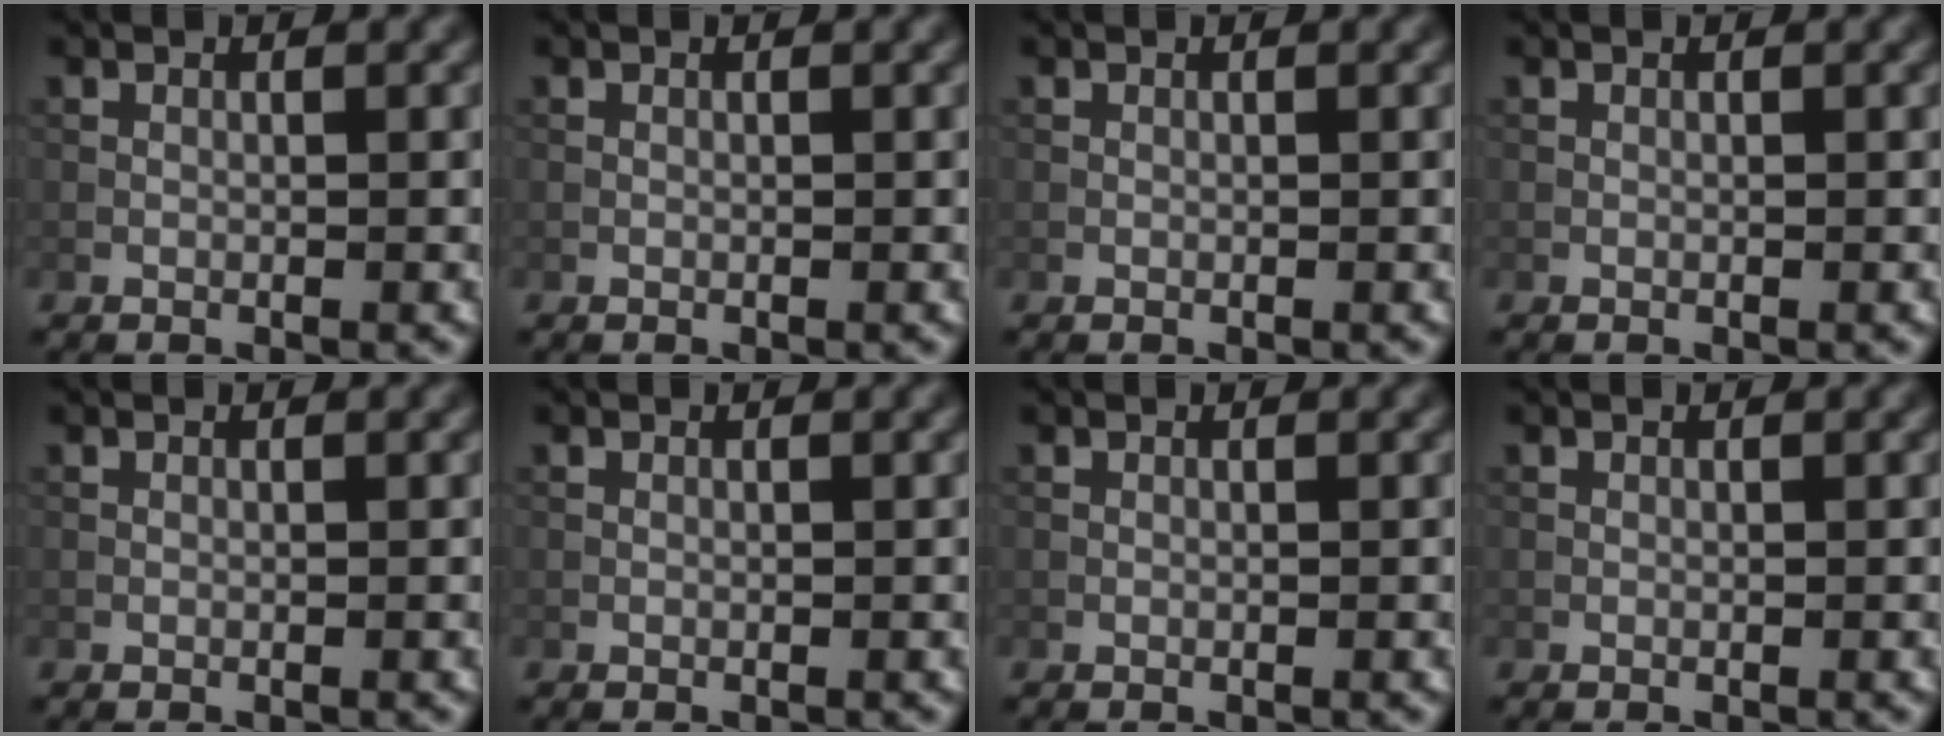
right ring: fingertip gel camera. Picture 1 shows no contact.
{"total": 0.0}
{"total": 0.0}
{"total": 0.0}
{"total": 0.0}
{"total": 0.0}
{"total": 0.0}
{"total": 0.0}